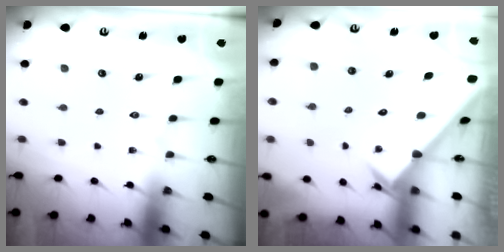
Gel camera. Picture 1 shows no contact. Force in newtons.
{"total": 2.4, "press": 2.4, "slide": 0.2}